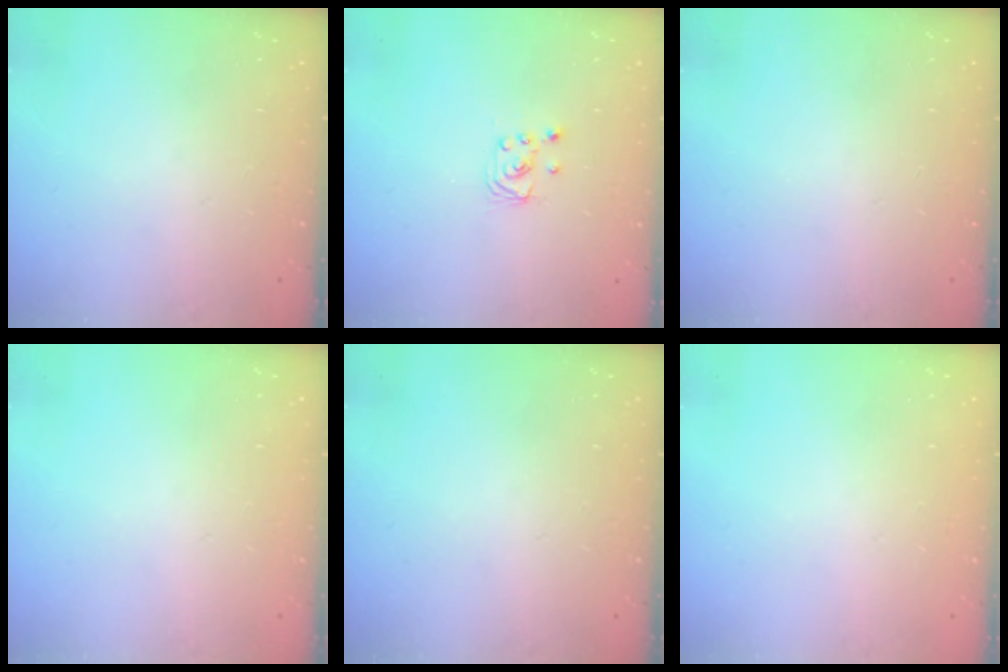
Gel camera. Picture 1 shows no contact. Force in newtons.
{"total": 1.9, "press": 1.9, "slide": 0.1}
{"total": 0.0}
{"total": 0.0}
{"total": 0.0}
{"total": 0.0}